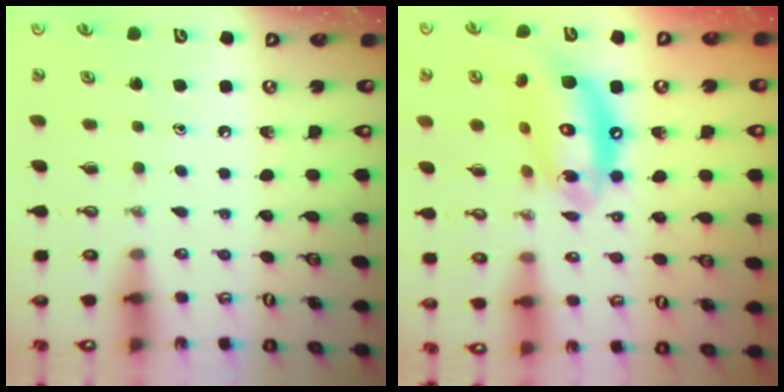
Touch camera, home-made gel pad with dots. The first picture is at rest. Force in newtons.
{"total": 16.7, "press": 16.6, "slide": 1.6}